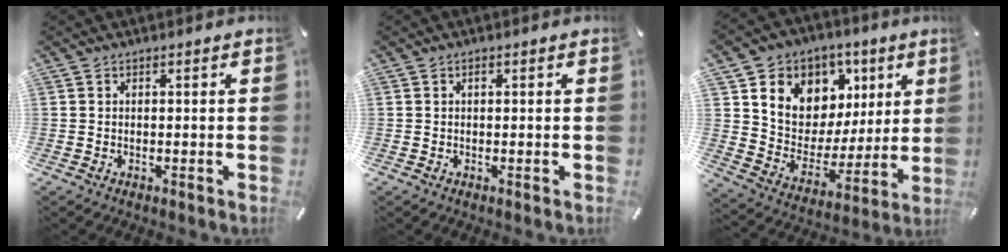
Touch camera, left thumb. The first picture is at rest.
{"total": 0.6, "force": [0.1, 0.3, 0.4], "torque": [-0.009, 0.000, 0.002]}
{"total": 10.6, "force": [4.5, 9.3, 2.4], "torque": [-0.046, -0.050, 0.089]}